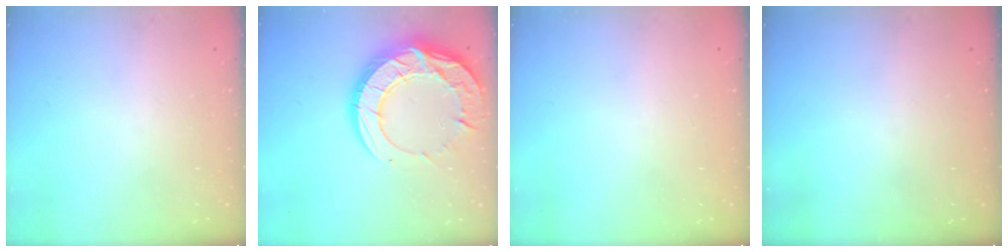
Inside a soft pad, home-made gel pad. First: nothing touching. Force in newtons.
{"total": 22.6, "press": 22.6, "slide": 1.6}
{"total": 0.0}
{"total": 0.0}